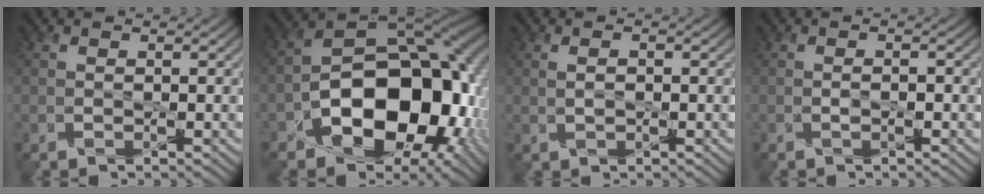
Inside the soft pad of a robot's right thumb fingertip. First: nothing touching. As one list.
[{"total": 16.6, "force": [-5.4, 10.5, 11.7], "torque": [-0.170, -0.026, -0.089]}, {"total": 1.5, "force": [0.3, 0.8, 1.2], "torque": [-0.012, 0.006, 0.000]}, {"total": 0.7, "force": [-0.5, -0.1, 0.5], "torque": [0.003, 0.002, -0.006]}]